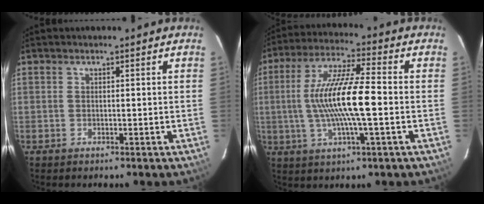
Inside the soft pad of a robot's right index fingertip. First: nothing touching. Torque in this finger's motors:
{"motor_torque": [1.81, -0.33, 1.05, 0.21]}